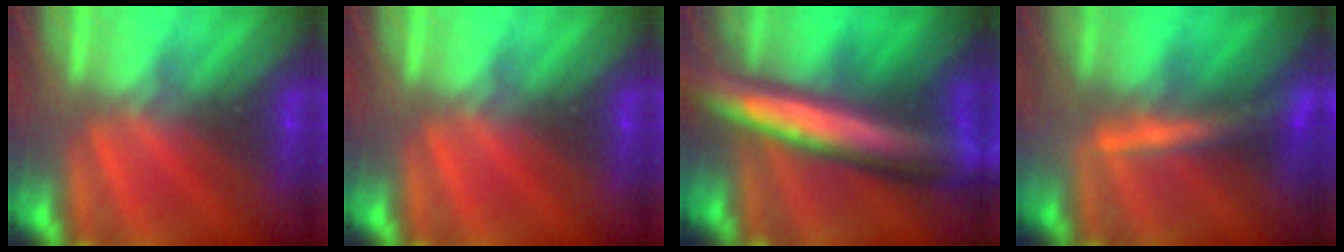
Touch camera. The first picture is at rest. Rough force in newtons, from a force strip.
{"total": 0.0}
{"total": 6.9}
{"total": 2.4}